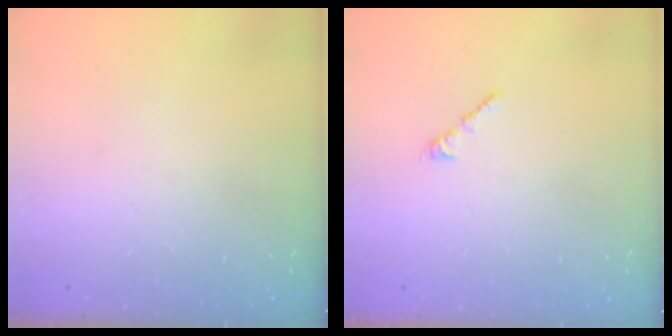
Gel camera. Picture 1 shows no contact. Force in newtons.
{"total": 2.7, "press": 2.6, "slide": 0.7}